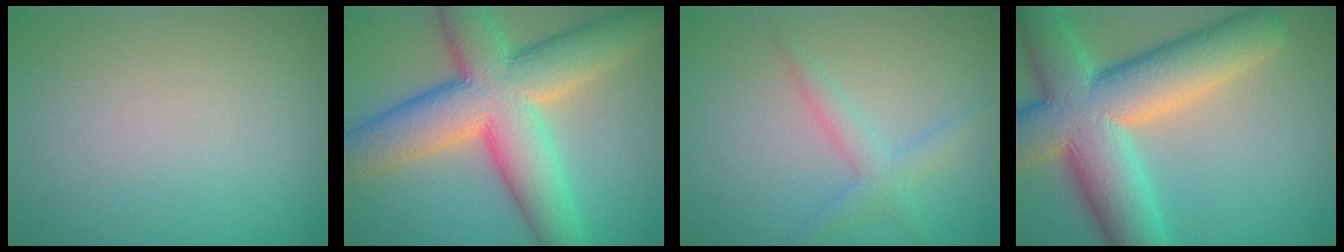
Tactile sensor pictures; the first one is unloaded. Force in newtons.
{"total": 12.9, "press": 12.9, "slide": 0.7}
{"total": 2.2, "press": 2.2, "slide": 0.1}
{"total": 12.8, "press": 12.8, "slide": 0.7}